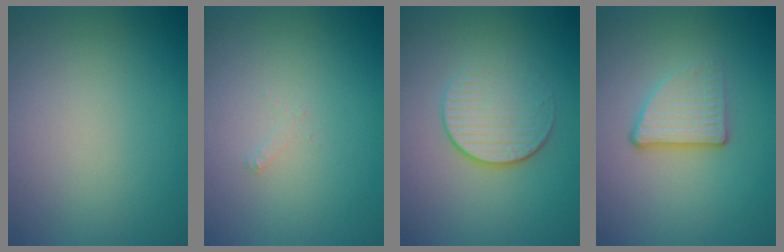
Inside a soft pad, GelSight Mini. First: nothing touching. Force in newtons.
{"total": 0.5, "press": 0.5, "slide": 0.1}
{"total": 3.9, "press": 2.7, "slide": 2.8}
{"total": 3.7, "press": 2.4, "slide": 2.8}